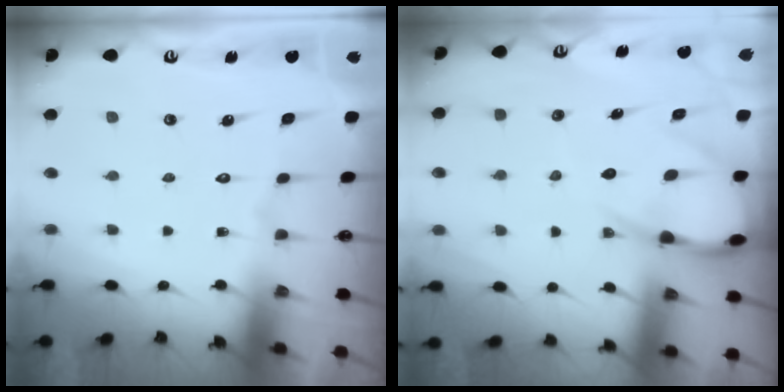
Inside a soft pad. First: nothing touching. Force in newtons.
{"total": 9.9, "press": 9.9, "slide": 1.0}